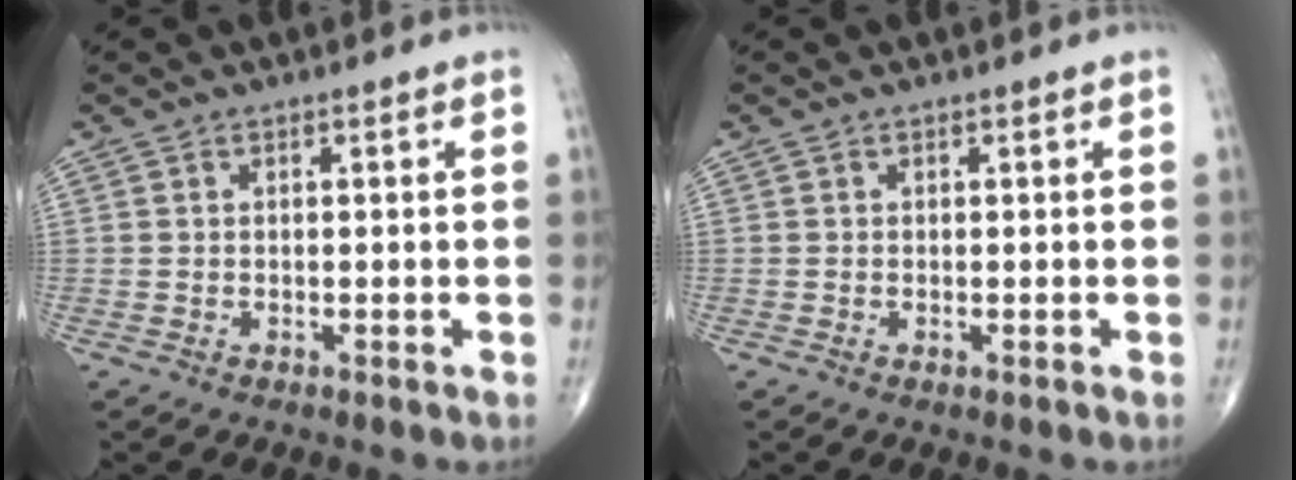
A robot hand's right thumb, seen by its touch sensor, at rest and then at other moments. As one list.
[{"total": 0.0}]